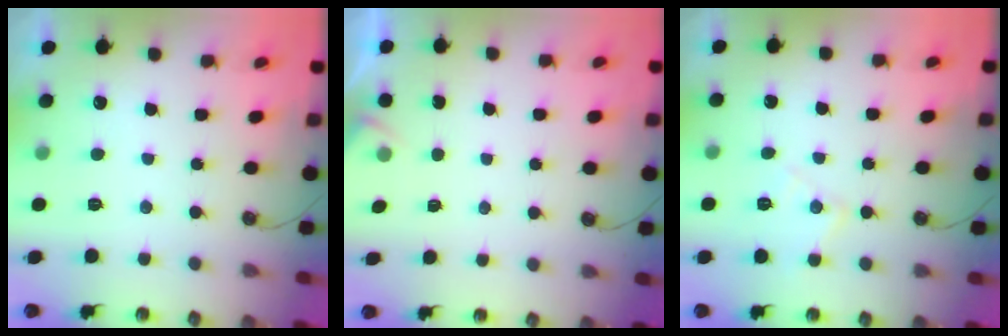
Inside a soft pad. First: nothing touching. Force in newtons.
{"total": 2.2, "press": 2.2, "slide": 0.4}
{"total": 7.4, "press": 7.4, "slide": 0.6}